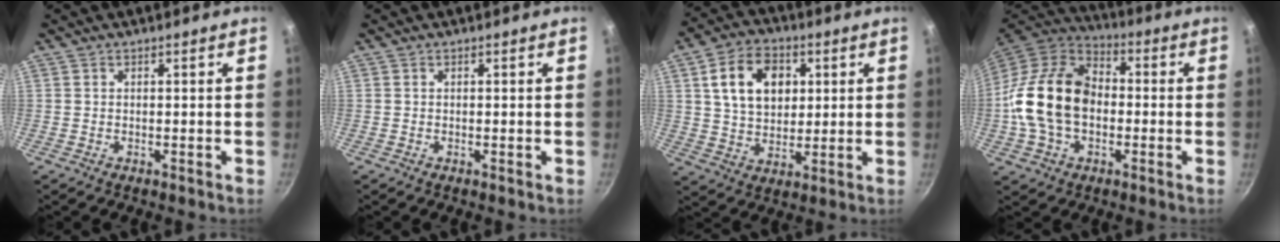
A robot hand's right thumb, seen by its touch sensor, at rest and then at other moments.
{"total": 0.0}
{"total": 13.3, "force": [3.6, 9.6, 8.5], "torque": [-0.119, -0.001, 0.060]}
{"total": 18.9, "force": [-1.5, 13.2, 13.5], "torque": [-0.225, 0.034, -0.038]}